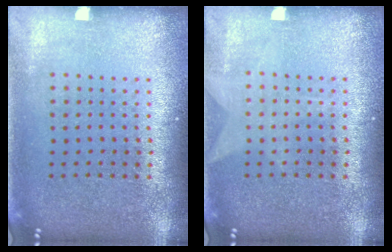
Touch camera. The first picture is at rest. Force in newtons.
{"total": 0.9, "press": 0.9, "slide": 0.2}